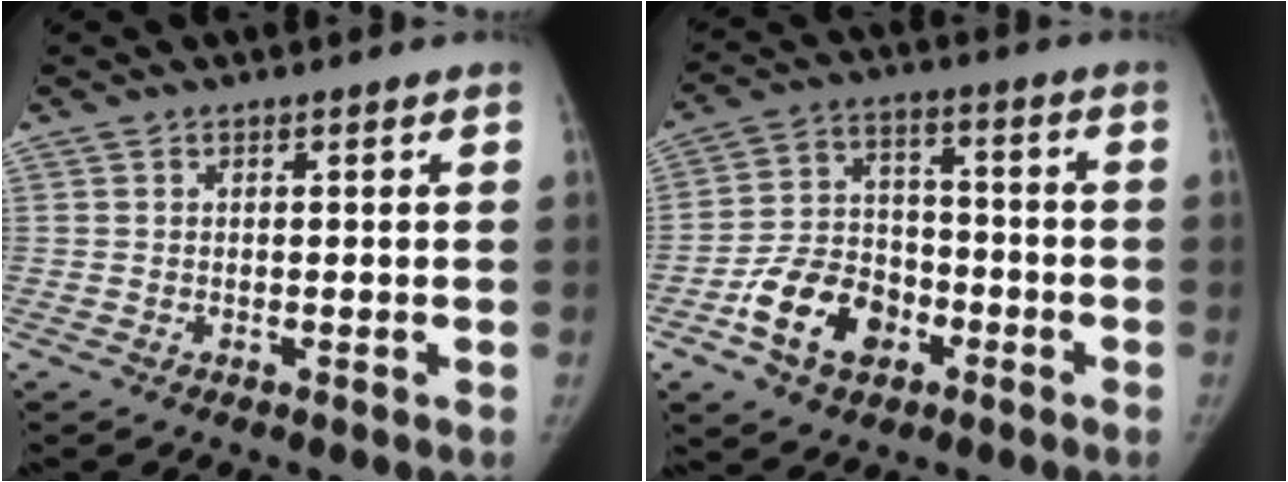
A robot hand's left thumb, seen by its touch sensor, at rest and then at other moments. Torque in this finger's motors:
{"motor_torque": [-0.07, 0.20, 0.19, 0.22, 0.03]}